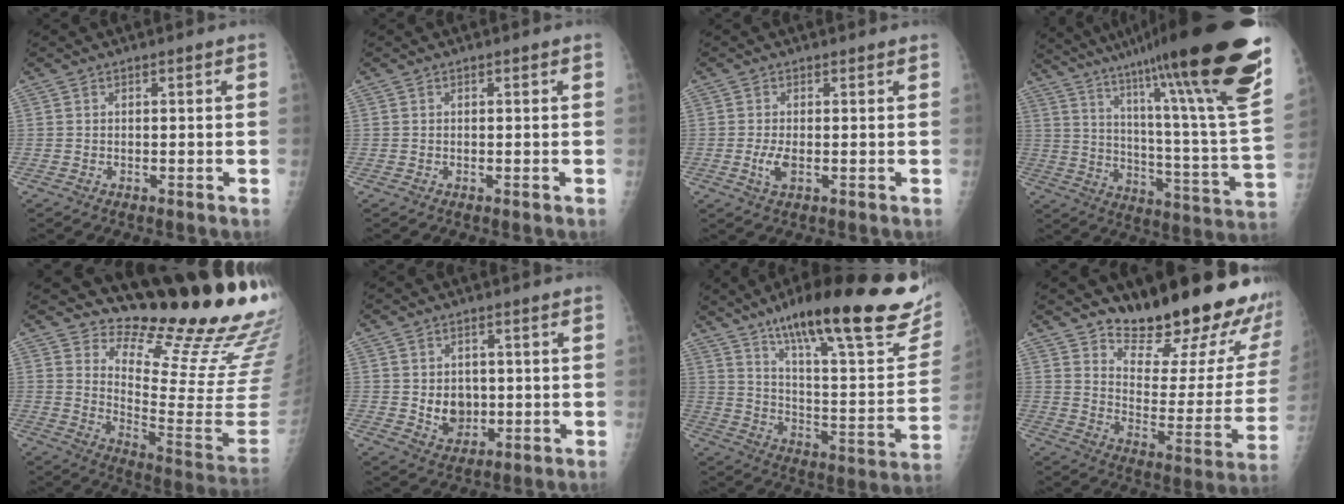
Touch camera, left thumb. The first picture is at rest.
{"total": 0.0}
{"total": 3.0, "force": [0.0, 1.3, 2.6], "torque": [-0.058, -0.002, 0.001]}
{"total": 35.1, "force": [24.2, 2.9, 25.3], "torque": [-0.315, -0.107, 0.354]}
{"total": 21.6, "force": [18.8, 3.0, 10.4], "torque": [-0.121, -0.199, 0.256]}
{"total": 5.5, "force": [0.4, 4.5, 3.2], "torque": [-0.025, -0.009, 0.021]}
{"total": 31.3, "force": [19.6, 7.0, 23.4], "torque": [-0.303, -0.051, 0.296]}
{"total": 23.9, "force": [19.6, 6.5, 12.0], "torque": [-0.131, -0.157, 0.267]}